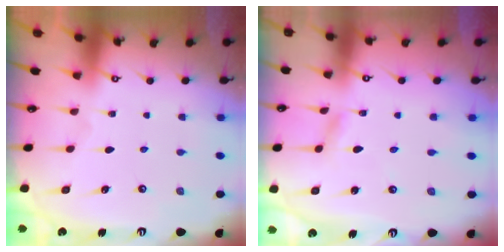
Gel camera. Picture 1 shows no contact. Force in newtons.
{"total": 2.1, "press": 2.1, "slide": 0.1}